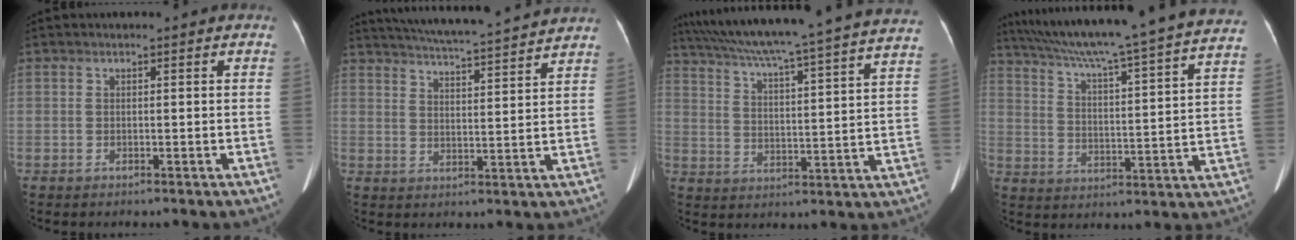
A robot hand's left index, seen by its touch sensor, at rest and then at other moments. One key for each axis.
{"total": 17.3, "fx": 16.0, "fy": 0.2, "fz": 6.8, "tx": -0.121, "ty": 0.014, "tz": 0.221}
{"total": 30.2, "fx": 26.9, "fy": -0.3, "fz": 13.7, "tx": -0.229, "ty": -0.041, "tz": 0.350}
{"total": 30.5, "fx": 26.9, "fy": -0.2, "fz": 14.5, "tx": -0.239, "ty": -0.044, "tz": 0.353}